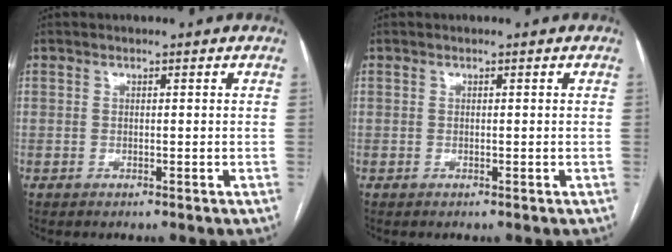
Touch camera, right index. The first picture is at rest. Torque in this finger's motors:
{"motor_torque": [0.00, 0.00, 0.00, 0.01]}